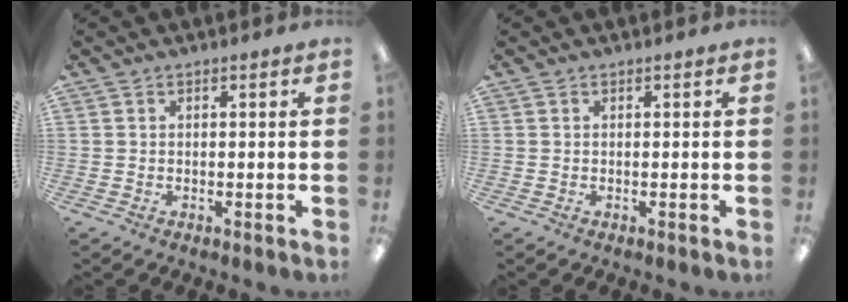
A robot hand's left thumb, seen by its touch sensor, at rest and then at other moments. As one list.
[{"total": 0.0}]